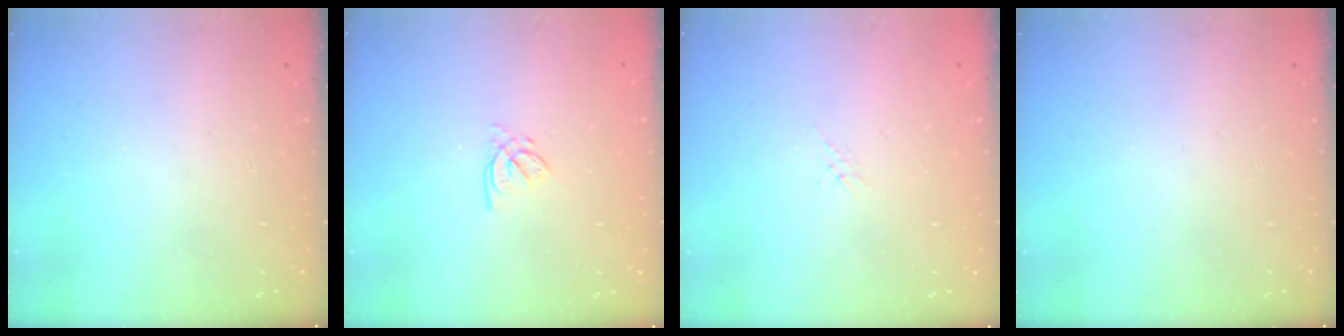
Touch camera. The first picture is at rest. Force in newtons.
{"total": 2.2, "press": 2.2, "slide": 0.3}
{"total": 1.7, "press": 1.6, "slide": 0.4}
{"total": 0.0}